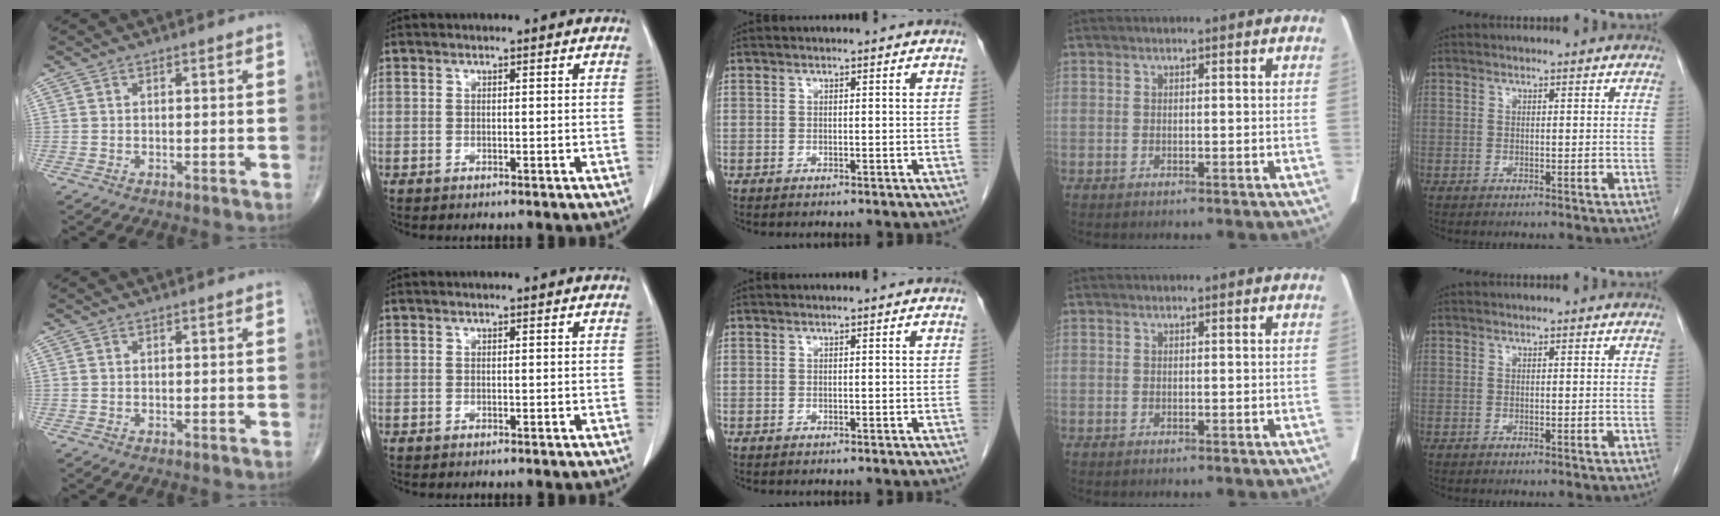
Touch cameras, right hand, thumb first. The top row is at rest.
{}